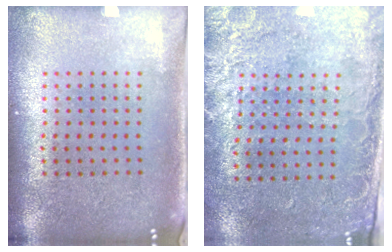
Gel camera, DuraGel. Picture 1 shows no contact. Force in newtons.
{"total": 2.5, "press": 2.1, "slide": 1.4}